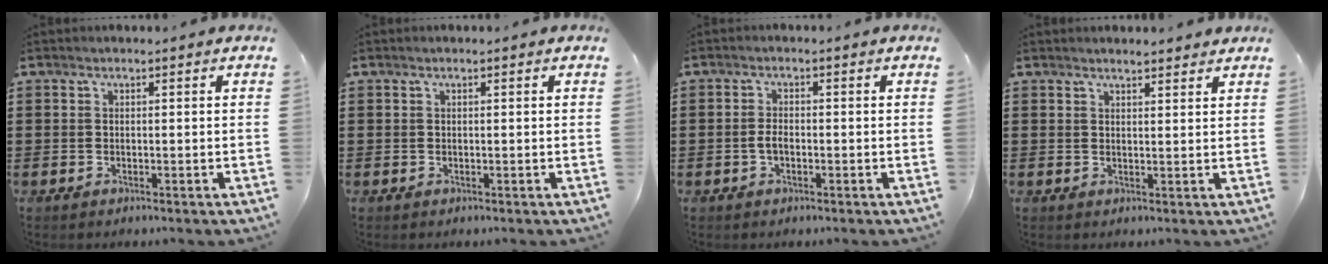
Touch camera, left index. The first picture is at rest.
{"total": 0.0}
{"total": 2.1, "force": [-0.5, 0.9, 1.9], "torque": [-0.053, -0.005, -0.014]}
{"total": 2.0, "force": [1.9, 0.1, 0.4], "torque": [-0.012, 0.002, 0.038]}